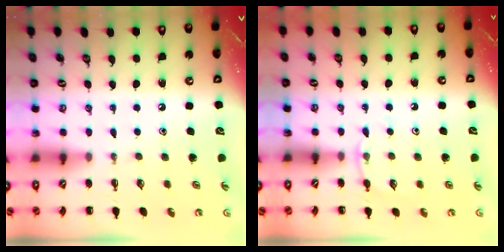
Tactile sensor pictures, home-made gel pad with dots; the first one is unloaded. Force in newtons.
{"total": 4.9, "press": 4.6, "slide": 1.5}